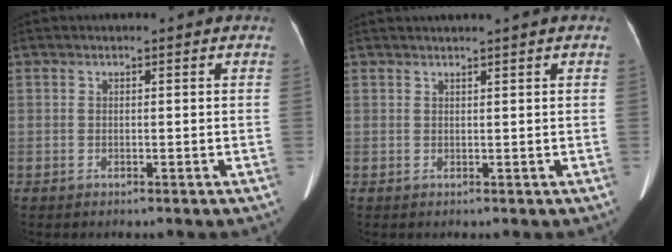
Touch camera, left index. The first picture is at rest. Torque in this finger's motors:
{"motor_torque": [0.01, -0.02, -0.08, 0.00]}